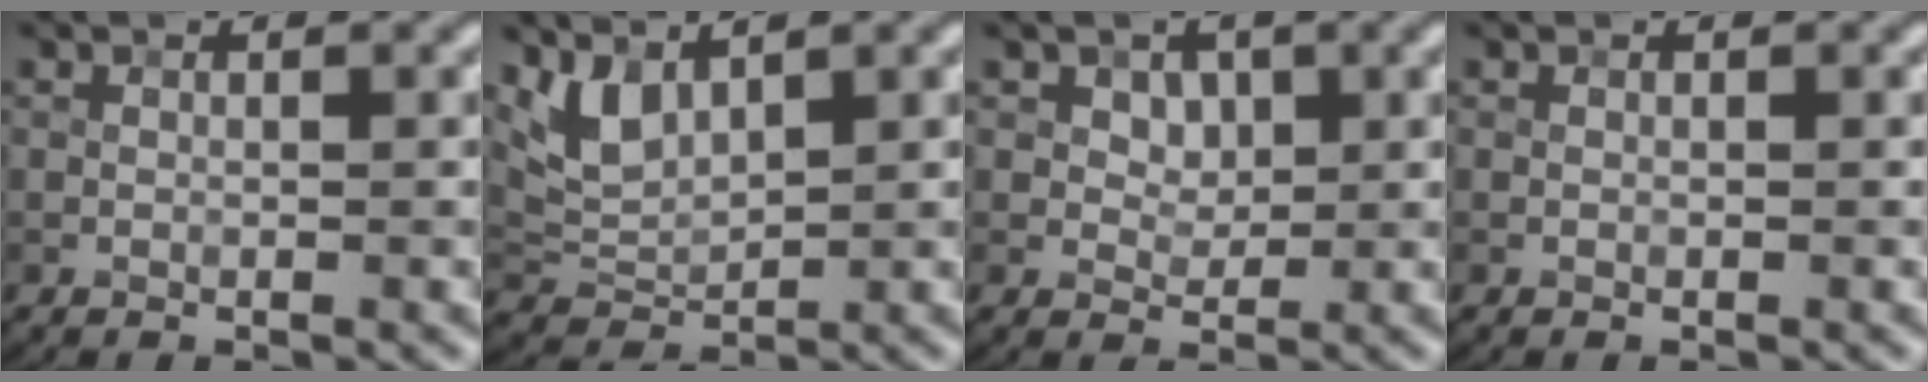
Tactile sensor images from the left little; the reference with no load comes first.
{"total": 3.3, "force": [2.0, 1.6, 2.1], "torque": [-0.051, -0.008, 0.046]}
{"total": 2.0, "force": [0.8, 1.5, 1.0], "torque": [-0.015, -0.010, 0.017]}
{"total": 0.0}